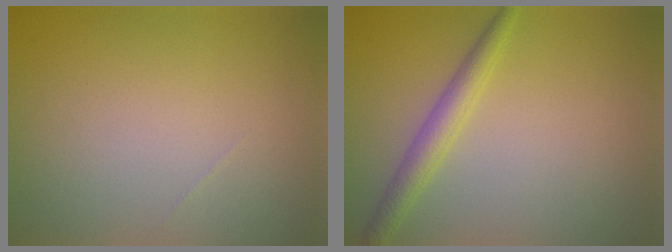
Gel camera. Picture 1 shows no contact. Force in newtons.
{"total": 2.5, "press": 2.5, "slide": 0.1}